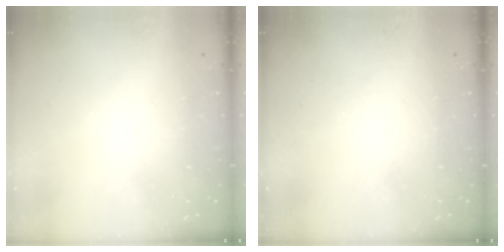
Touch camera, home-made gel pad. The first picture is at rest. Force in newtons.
{"total": 0.0}